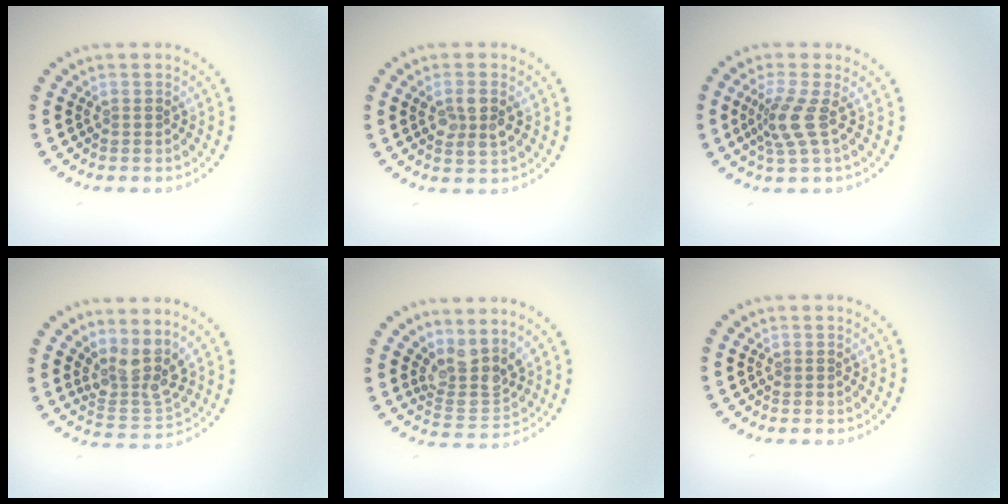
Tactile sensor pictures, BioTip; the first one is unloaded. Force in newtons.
{"total": 2.5, "press": 2.5, "slide": 0.6}
{"total": 2.8, "press": 2.0, "slide": 2.0}
{"total": 3.7, "press": 2.7, "slide": 2.5}
{"total": 3.6, "press": 2.7, "slide": 2.4}
{"total": 0.0}